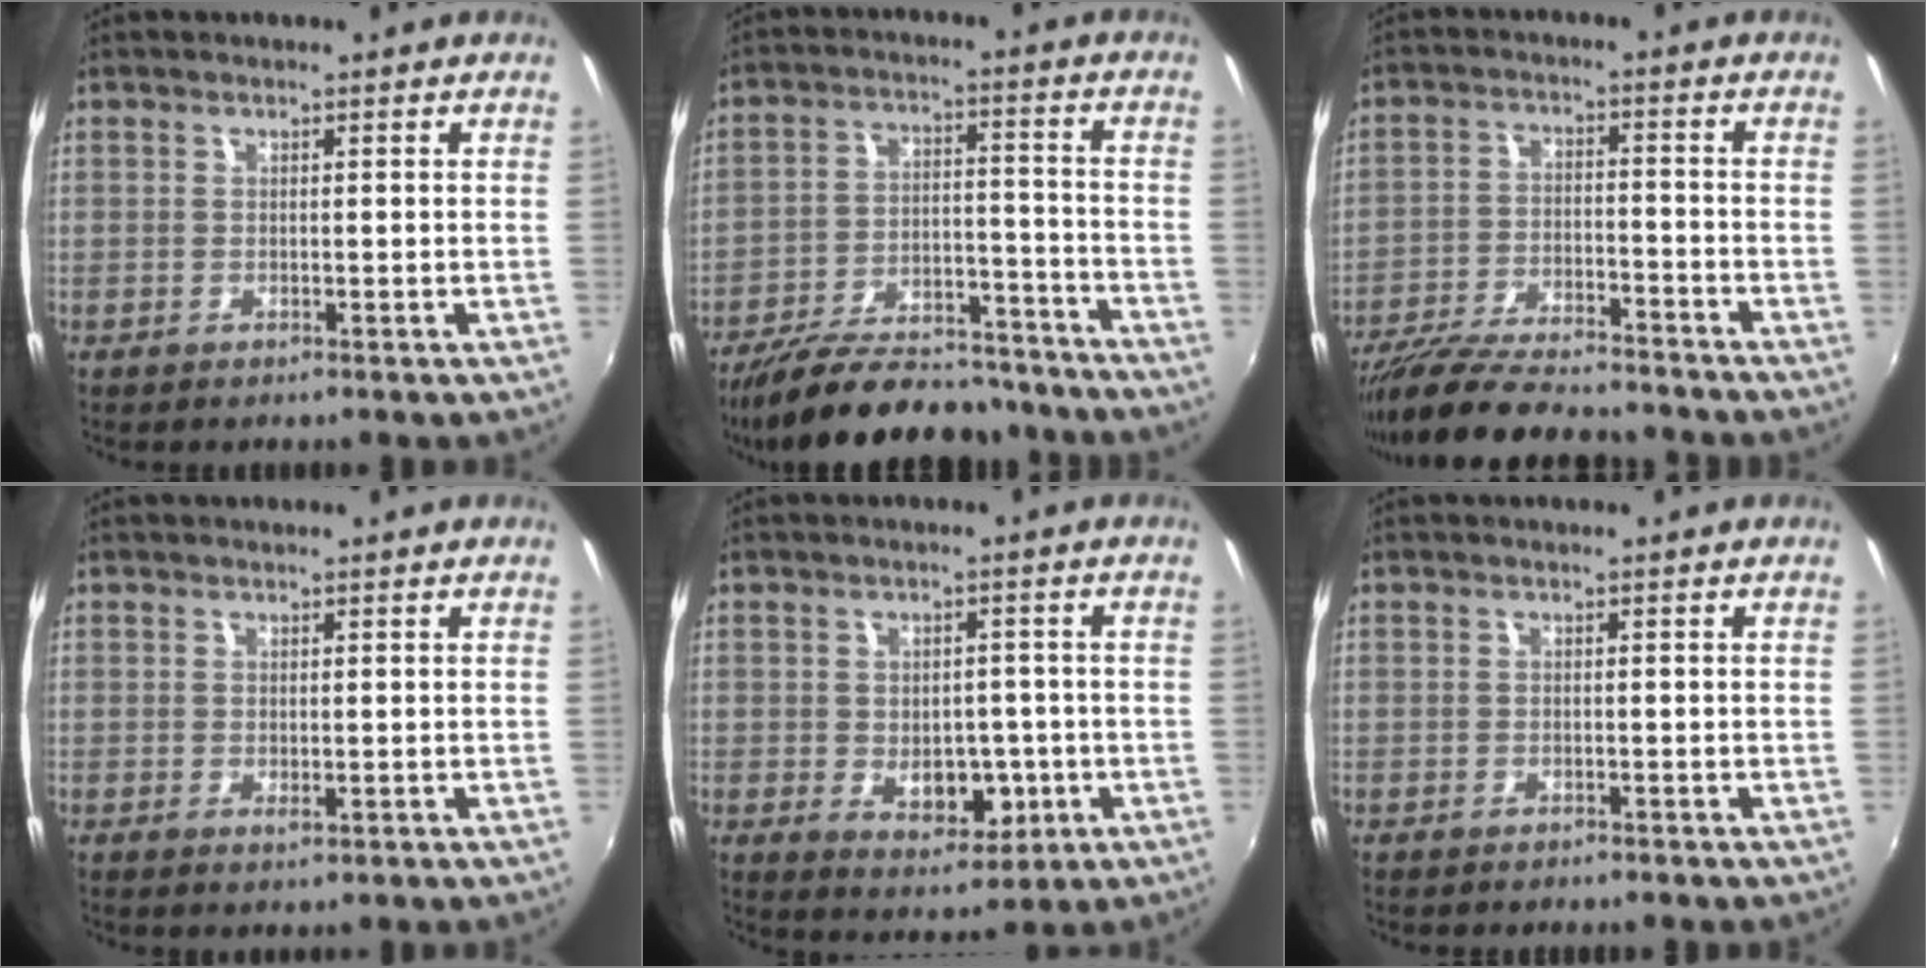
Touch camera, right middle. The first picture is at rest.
{"total": 23.4, "force": [-19.9, 7.1, 10.0], "torque": [-0.190, -0.006, -0.280]}
{"total": 16.6, "force": [-14.6, 3.0, 7.3], "torque": [-0.156, -0.029, -0.244]}
{"total": 0.7, "force": [0.2, 0.4, 0.5], "torque": [-0.008, -0.003, 0.002]}
{"total": 7.3, "force": [-1.6, 5.0, 5.1], "torque": [-0.083, -0.009, -0.013]}
{"total": 0.7, "force": [-0.6, 0.2, 0.0], "torque": [-0.004, -0.001, -0.011]}